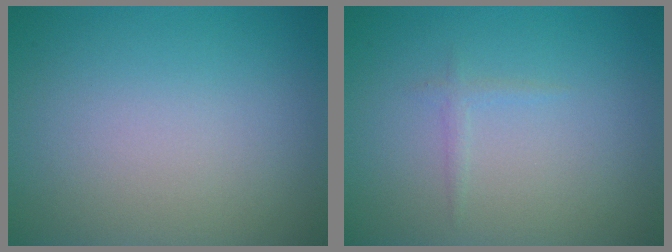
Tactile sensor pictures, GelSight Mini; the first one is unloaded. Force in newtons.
{"total": 0.7, "press": 0.7, "slide": 0.1}